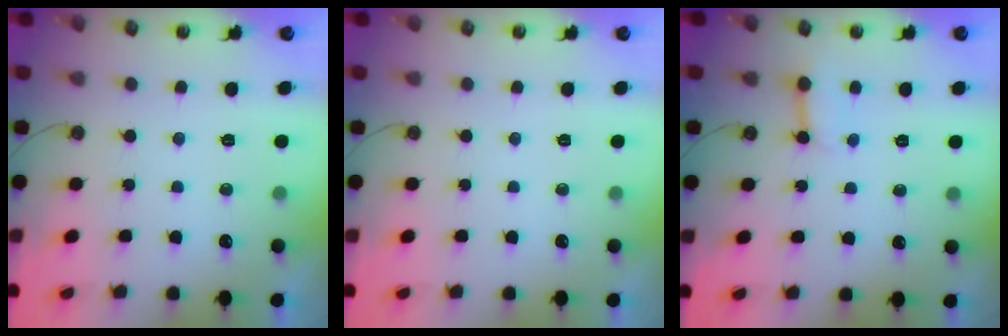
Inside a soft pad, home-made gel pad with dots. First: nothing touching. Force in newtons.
{"total": 0.0}
{"total": 3.6, "press": 3.6, "slide": 0.1}